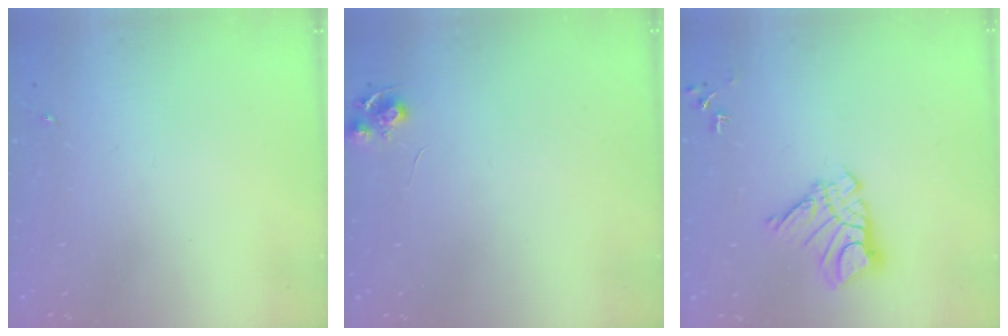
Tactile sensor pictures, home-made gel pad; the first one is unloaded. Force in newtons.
{"total": 6.8, "press": 6.7, "slide": 0.9}
{"total": 11.1, "press": 11.0, "slide": 1.0}